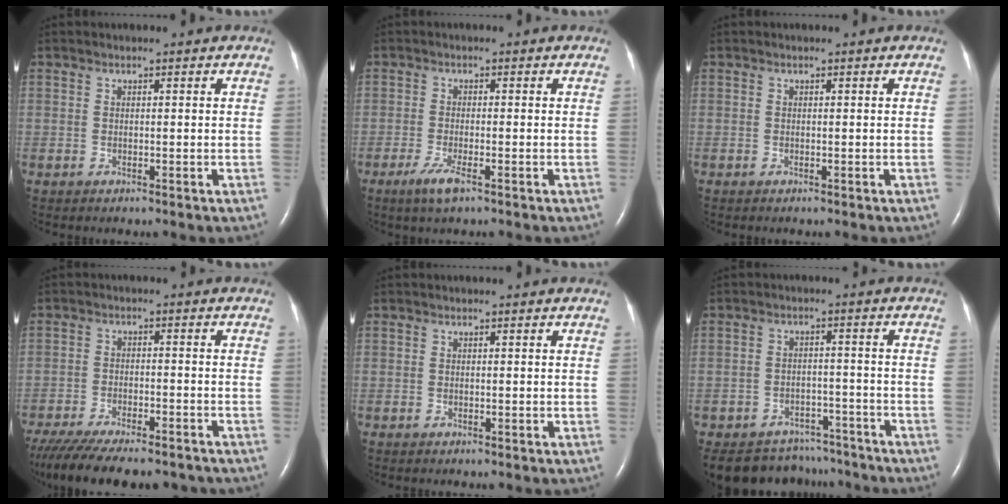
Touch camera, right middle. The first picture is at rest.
{"total": 3.2, "force": [-1.9, 0.5, 2.6], "torque": [-0.060, -0.008, -0.038]}
{"total": 0.0}
{"total": 18.5, "force": [-15.7, 4.6, 8.8], "torque": [-0.181, -0.028, -0.223]}
{"total": 0.0}
{"total": 11.0, "force": [-9.9, 4.7, 1.0], "torque": [-0.021, 0.015, -0.131]}